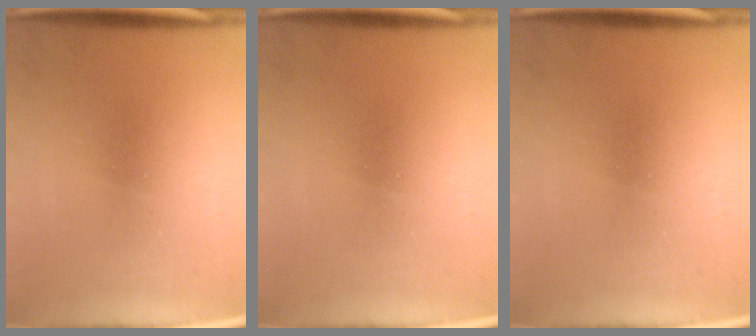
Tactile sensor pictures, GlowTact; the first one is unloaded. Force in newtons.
{"total": 0.0}
{"total": 0.0}